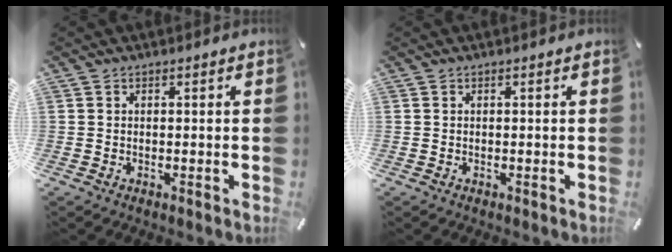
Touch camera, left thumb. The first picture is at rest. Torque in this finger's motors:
{"motor_torque": [0.00, 0.00, 0.01, 0.00, 0.00]}